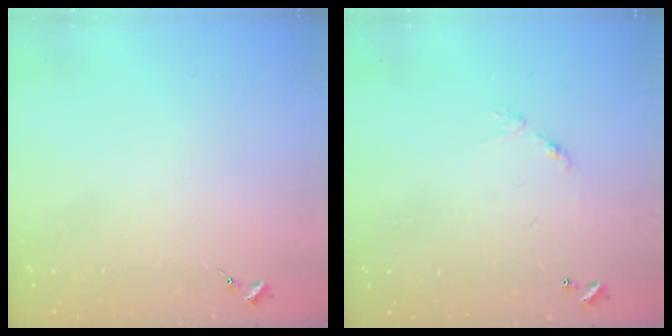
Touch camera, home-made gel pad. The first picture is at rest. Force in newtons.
{"total": 5.5, "press": 5.5, "slide": 0.4}